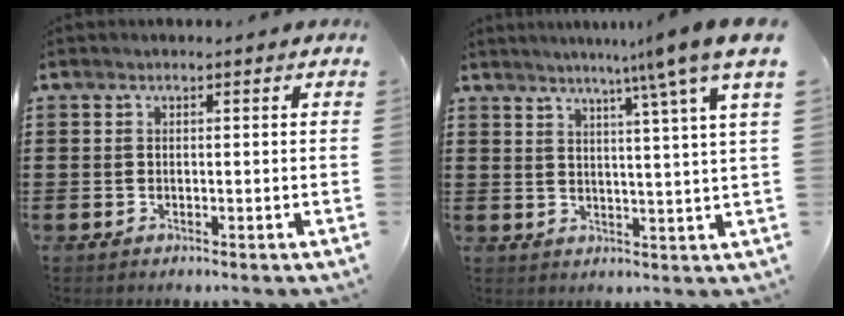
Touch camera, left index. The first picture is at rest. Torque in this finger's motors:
{"motor_torque": [1.05, -1.09, 1.05, 0.21]}